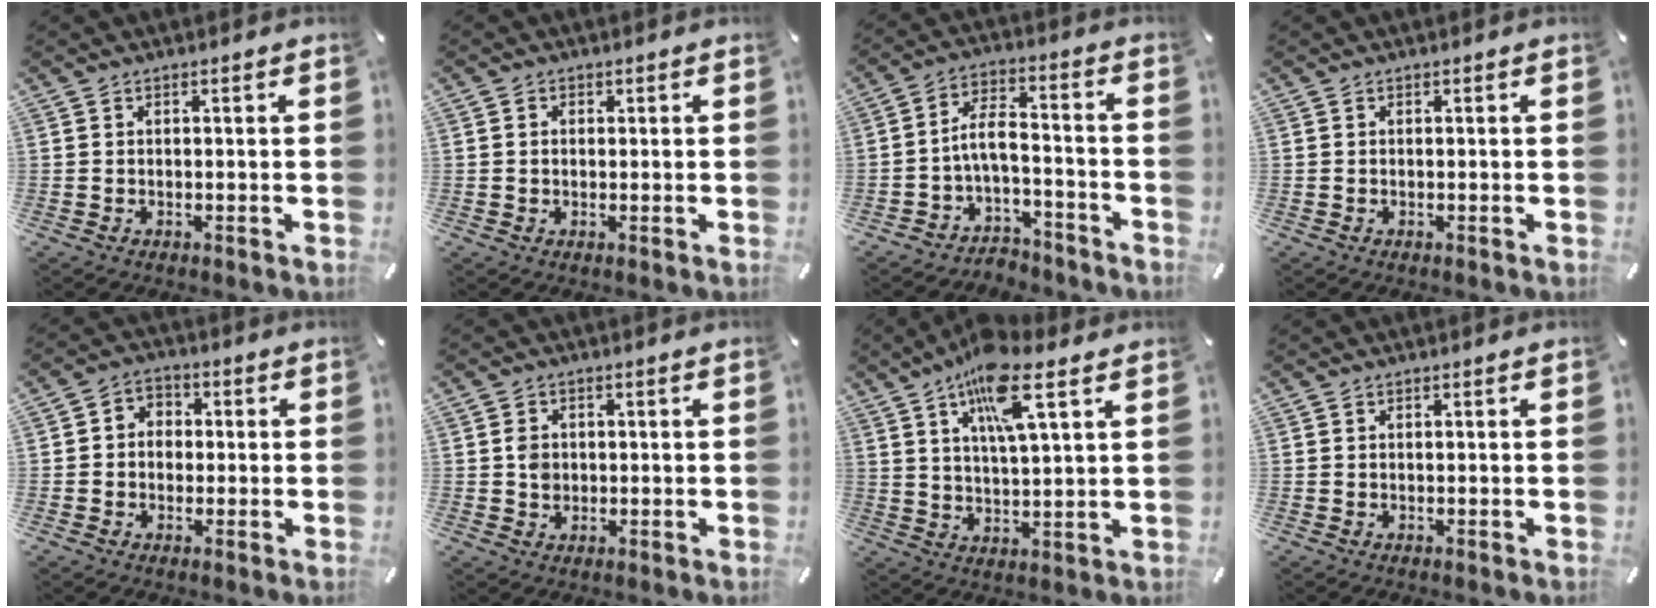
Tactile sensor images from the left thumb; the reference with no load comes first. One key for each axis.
{"total": 1.3, "fx": 0.1, "fy": 1.1, "fz": 0.7, "tx": -0.014, "ty": 0.007, "tz": -0.001}
{"total": 7.4, "fx": -2.5, "fy": 4.4, "fz": 5.4, "tx": -0.106, "ty": 0.012, "tz": -0.046}
{"total": 0.0}
{"total": 4.3, "fx": -1.3, "fy": 3.8, "fz": 1.3, "tx": -0.018, "ty": 0.015, "tz": -0.027}
{"total": 3.2, "fx": 0.0, "fy": 2.9, "fz": 1.4, "tx": -0.021, "ty": 0.004, "tz": -0.003}
{"total": 12.9, "fx": 7.3, "fy": 3.3, "fz": 10.1, "tx": -0.177, "ty": -0.018, "tz": 0.122}
{"total": 0.0}